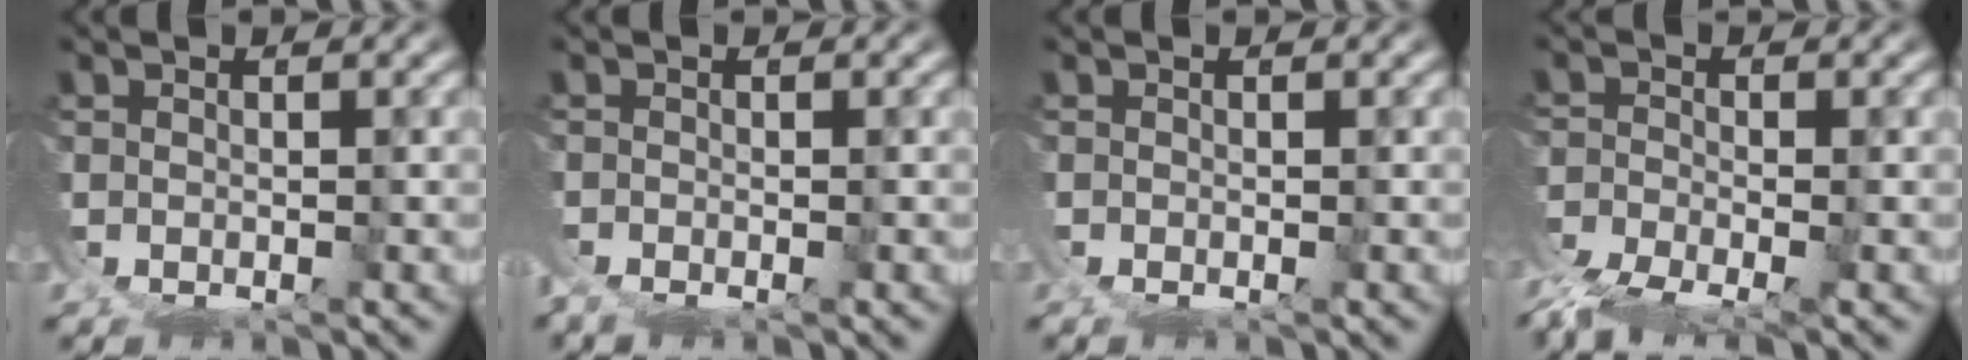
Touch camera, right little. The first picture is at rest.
{"total": 1.4, "force": [-1.2, 0.6, 0.4], "torque": [-0.013, -0.007, -0.022]}
{"total": 0.6, "force": [-0.4, 0.3, 0.2], "torque": [-0.008, -0.007, -0.005]}
{"total": 3.9, "force": [-3.4, 0.6, 1.7], "torque": [-0.030, -0.023, -0.057]}